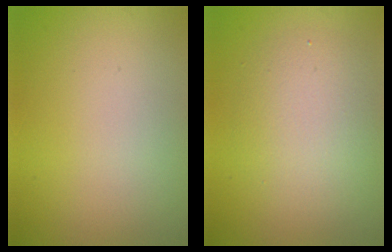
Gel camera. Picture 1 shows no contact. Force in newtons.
{"total": 4.1, "press": 4.1, "slide": 0.3}